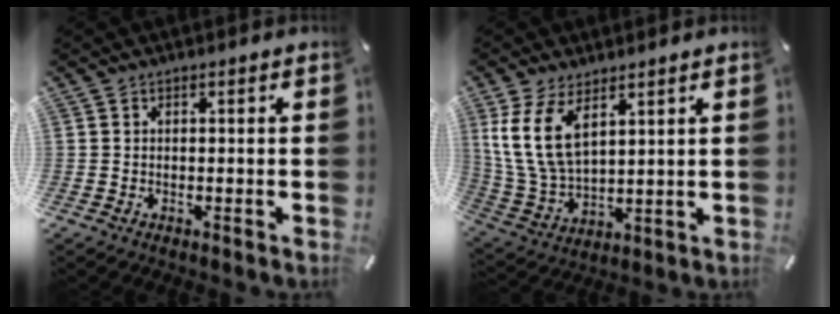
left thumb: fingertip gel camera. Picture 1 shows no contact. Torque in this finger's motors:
{"motor_torque": [0.77, 0.80, 1.41, -1.36, 0.48]}